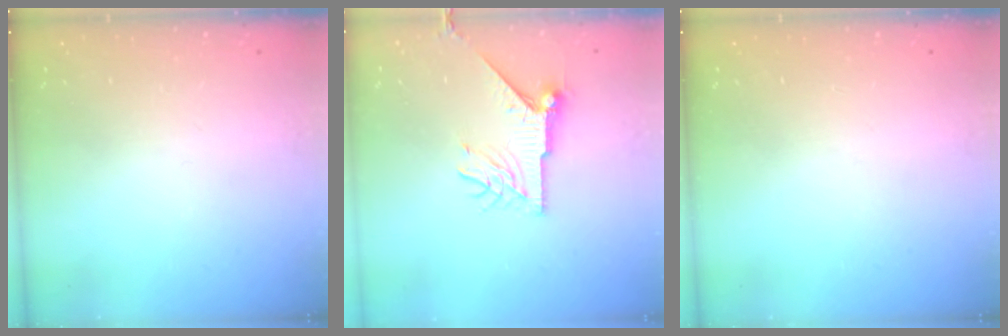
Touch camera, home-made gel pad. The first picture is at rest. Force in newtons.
{"total": 8.8, "press": 8.8, "slide": 0.1}
{"total": 0.0}